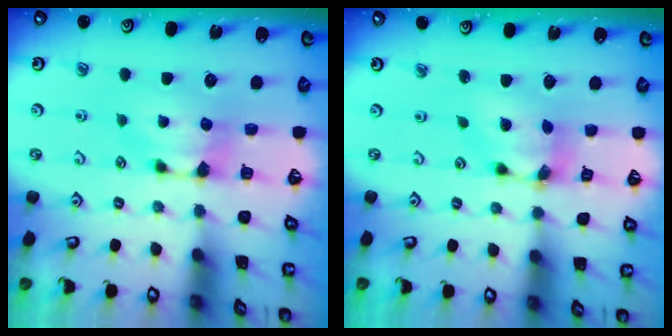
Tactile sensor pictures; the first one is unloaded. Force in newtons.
{"total": 6.2, "press": 5.9, "slide": 1.8}